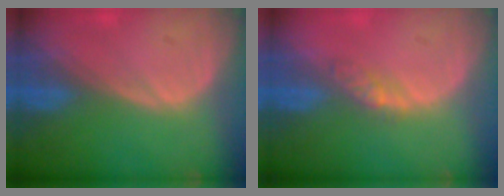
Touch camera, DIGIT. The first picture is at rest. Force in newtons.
{"total": 2.6, "press": 2.3, "slide": 1.3}